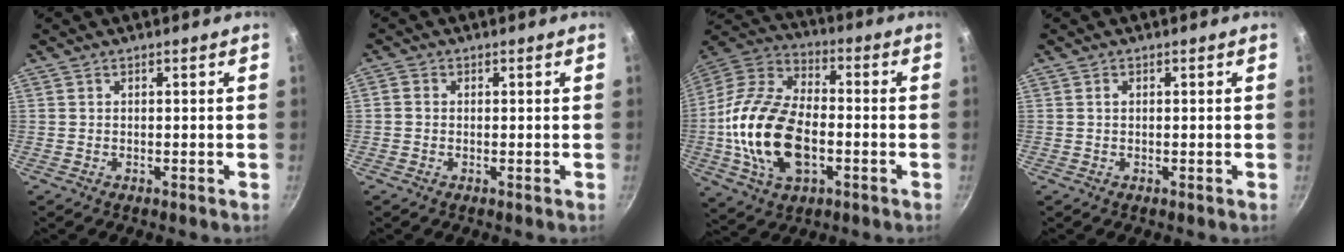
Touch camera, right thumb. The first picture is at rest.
{"total": 1.3, "force": [-0.1, 1.2, 0.6], "torque": [-0.010, 0.005, -0.006]}
{"total": 21.5, "force": [-3.7, 12.8, 16.8], "torque": [-0.311, 0.031, -0.075]}
{"total": 0.7, "force": [0.1, 0.5, 0.4], "torque": [-0.008, 0.003, 0.003]}